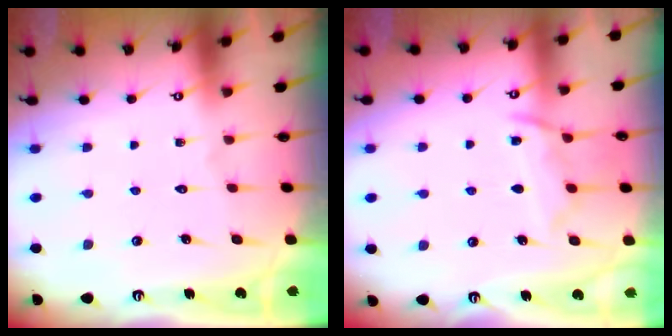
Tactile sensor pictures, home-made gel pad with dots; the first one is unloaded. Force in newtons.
{"total": 10.2, "press": 10.1, "slide": 1.1}